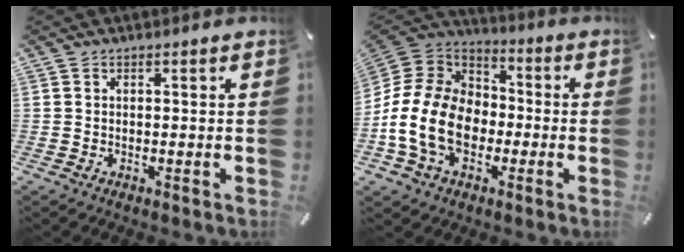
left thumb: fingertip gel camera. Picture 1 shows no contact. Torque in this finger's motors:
{"motor_torque": [0.64, 0.91, 1.47, 1.32, 0.28]}